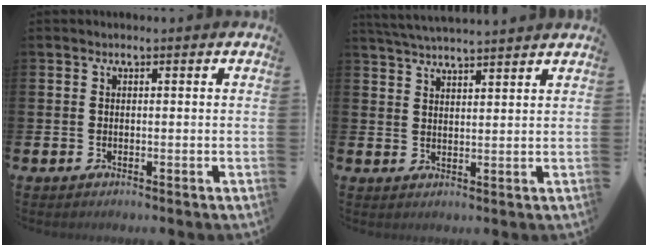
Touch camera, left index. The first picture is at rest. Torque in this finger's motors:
{"motor_torque": [0.41, -0.56, 0.57, 0.17]}